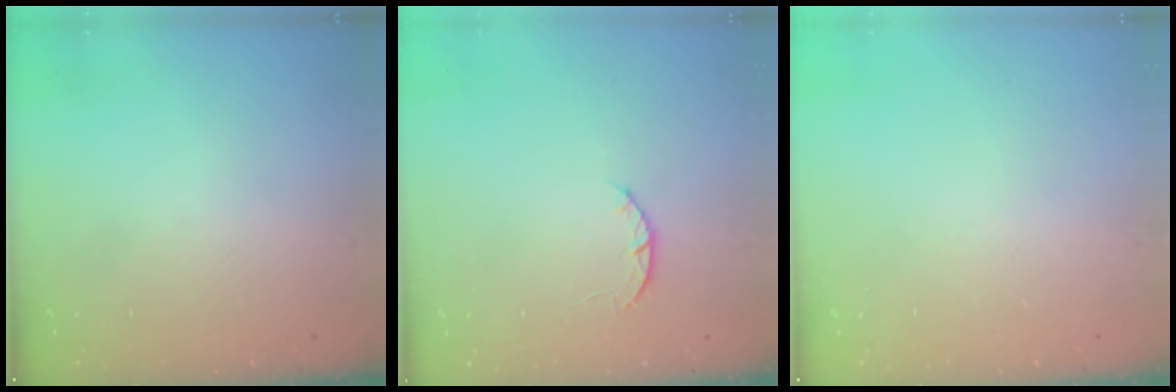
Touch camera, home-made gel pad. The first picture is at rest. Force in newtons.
{"total": 3.7, "press": 3.7, "slide": 0.6}
{"total": 0.0}